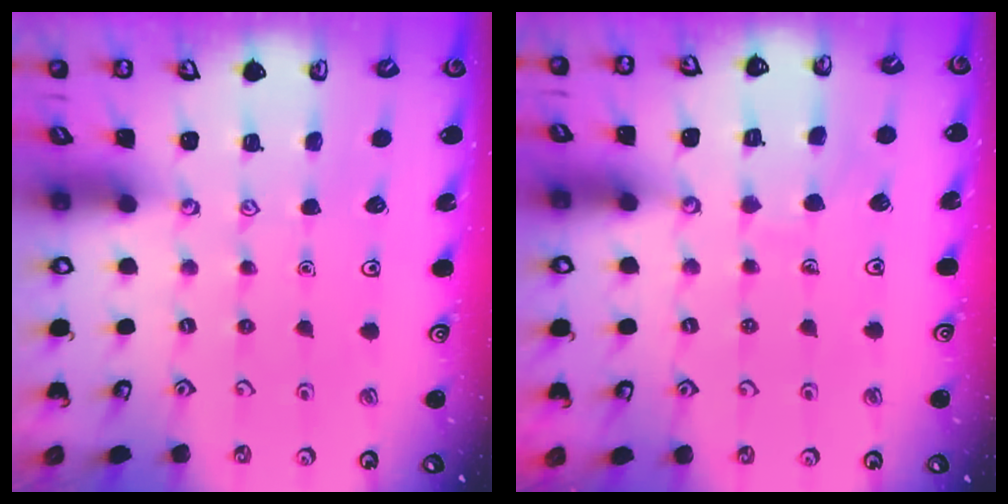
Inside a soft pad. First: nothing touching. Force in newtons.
{"total": 4.8, "press": 4.8, "slide": 0.4}